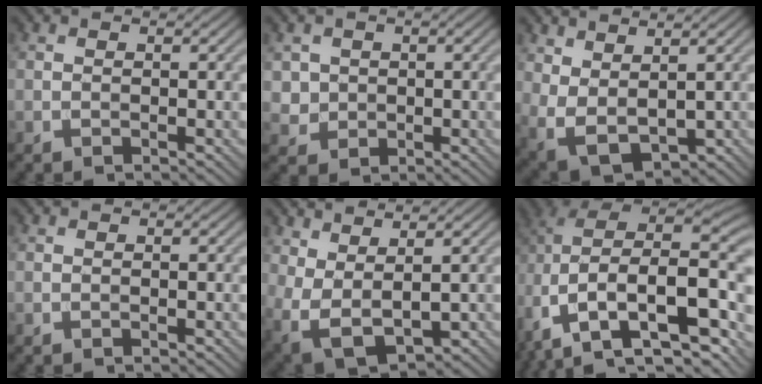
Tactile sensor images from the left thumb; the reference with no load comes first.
{"total": 2.9, "force": [0.5, 2.8, 0.6], "torque": [-0.023, -0.011, 0.011]}
{"total": 6.2, "force": [2.1, 3.5, 4.6], "torque": [-0.120, -0.016, 0.056]}
{"total": 0.0}
{"total": 7.0, "force": [1.4, 3.9, 5.6], "torque": [-0.141, -0.014, 0.039]}
{"total": 18.0, "force": [-5.1, 12.3, 12.1], "torque": [-0.234, -0.027, -0.047]}